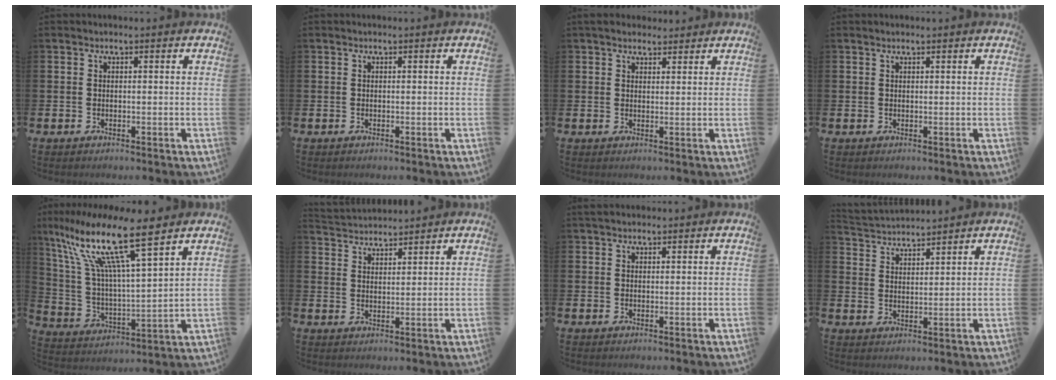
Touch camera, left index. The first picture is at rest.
{"total": 0.0}
{"total": 3.4, "force": [3.0, 1.4, 0.6], "torque": [-0.008, -0.008, 0.053]}
{"total": 0.6, "force": [0.6, 0.0, 0.2], "torque": [-0.002, 0.001, 0.009]}
{"total": 13.9, "force": [10.0, 2.4, 9.3], "torque": [-0.211, -0.058, 0.165]}
{"total": 3.3, "force": [3.3, 0.4, -0.5], "torque": [-0.008, -0.018, 0.060]}
{"total": 1.5, "force": [1.4, 0.5, 0.3], "torque": [0.000, 0.002, 0.023]}
{"total": 3.6, "force": [3.5, 0.3, -0.3], "torque": [-0.013, -0.023, 0.063]}